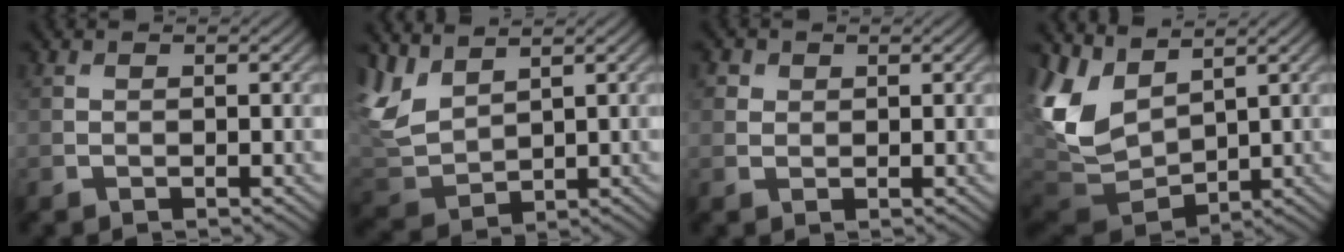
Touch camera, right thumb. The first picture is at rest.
{"total": 6.6, "force": [3.6, 3.6, 4.1], "torque": [-0.123, 0.003, 0.077]}
{"total": 1.9, "force": [0.9, 1.5, 0.5], "torque": [-0.013, -0.005, 0.016]}
{"total": 9.6, "force": [3.0, 6.3, 6.6], "torque": [-0.187, -0.008, 0.062]}